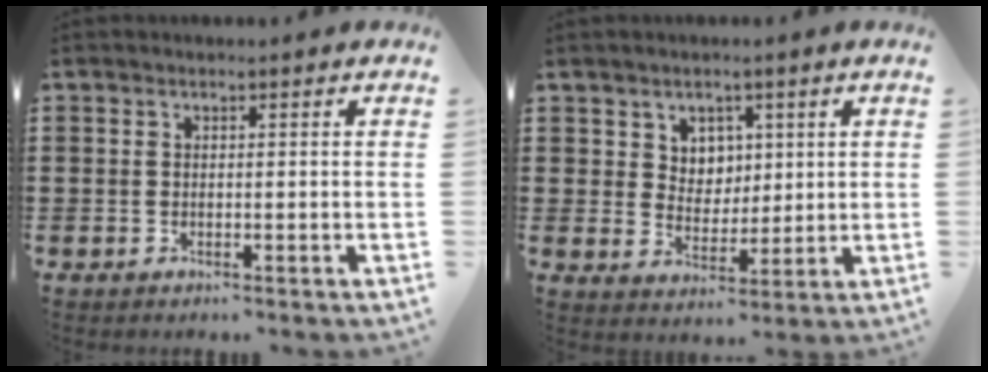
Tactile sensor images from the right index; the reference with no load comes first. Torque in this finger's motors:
{"motor_torque": [0.12, 0.30, -0.02, 0.00]}